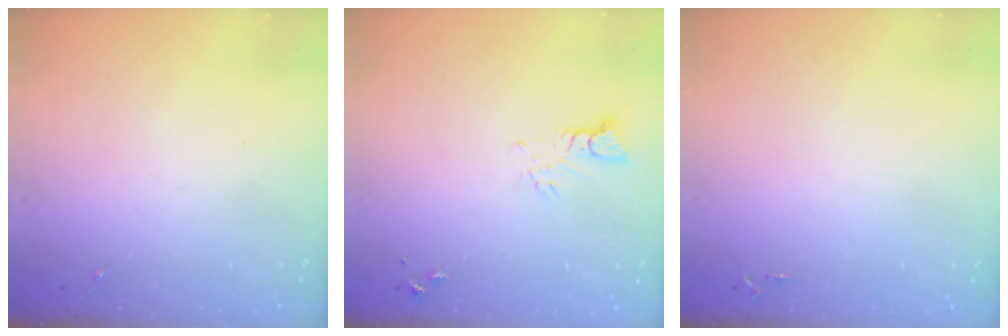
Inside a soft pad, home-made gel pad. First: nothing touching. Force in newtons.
{"total": 3.2, "press": 3.2, "slide": 0.2}
{"total": 2.5, "press": 2.5, "slide": 0.3}